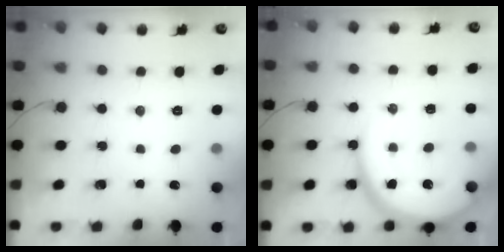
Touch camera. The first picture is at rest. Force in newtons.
{"total": 15.6, "press": 15.5, "slide": 1.5}